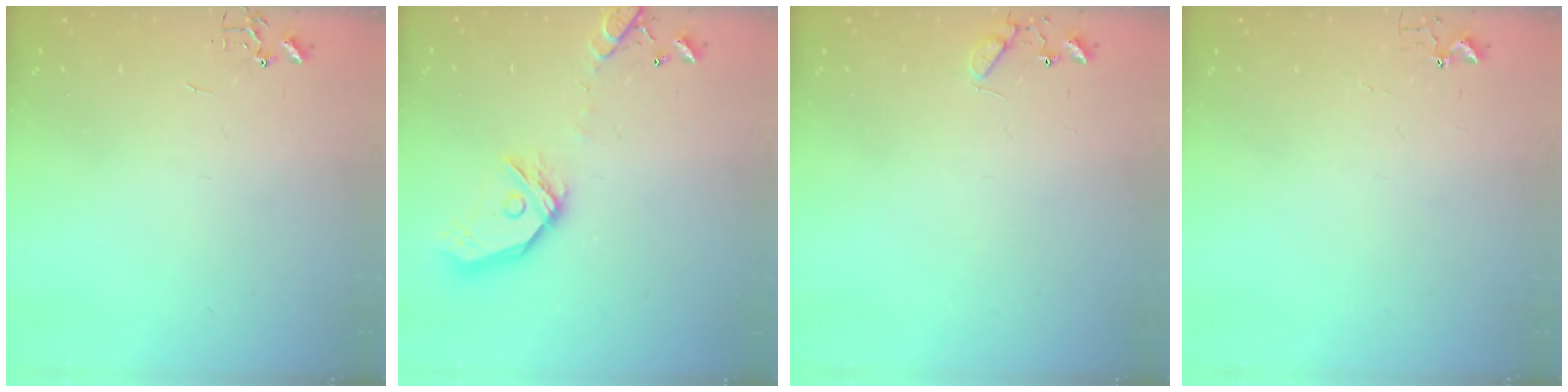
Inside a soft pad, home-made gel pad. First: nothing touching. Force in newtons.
{"total": 16.5, "press": 16.3, "slide": 2.4}
{"total": 6.1, "press": 6.1, "slide": 0.5}
{"total": 2.7, "press": 2.7, "slide": 0.3}